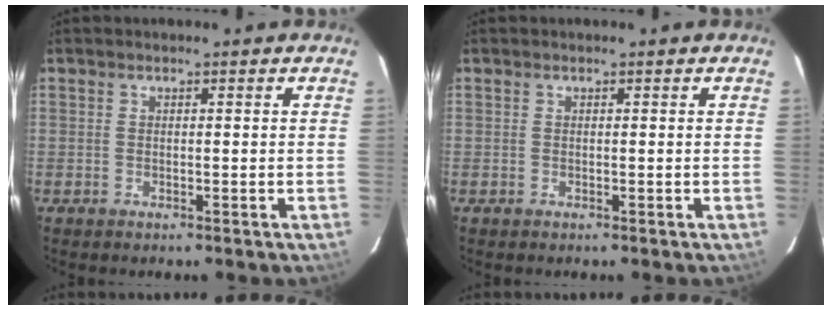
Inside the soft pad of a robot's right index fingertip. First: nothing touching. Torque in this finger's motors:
{"motor_torque": [0.00, 0.00, 0.00, 0.01]}